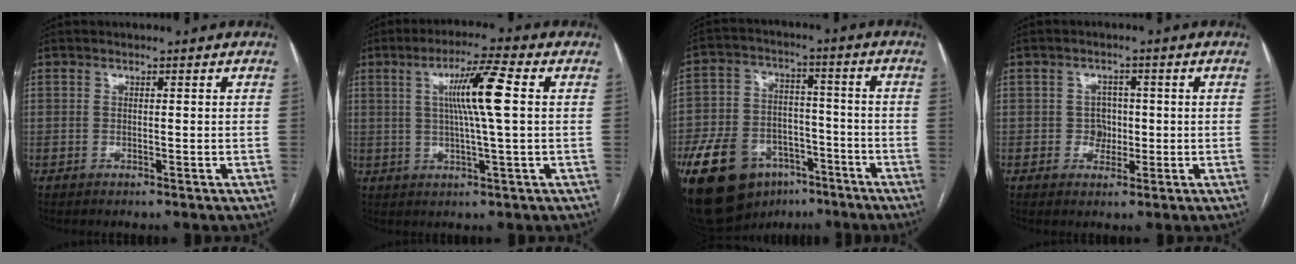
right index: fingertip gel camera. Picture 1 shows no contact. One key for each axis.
{"total": 8.7, "fx": 1.6, "fy": -0.5, "fz": 8.5, "tx": -0.151, "ty": 0.005, "tz": 0.028}
{"total": 17.2, "fx": -10.0, "fy": 10.5, "fz": 9.2, "tx": -0.178, "ty": 0.020, "tz": -0.164}
{"total": 3.0, "fx": -0.3, "fy": 2.7, "fz": 1.2, "tx": -0.010, "ty": 0.008, "tz": -0.003}